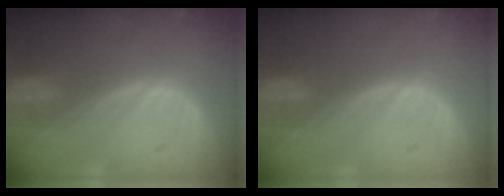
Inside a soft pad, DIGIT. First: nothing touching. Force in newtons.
{"total": 0.0}